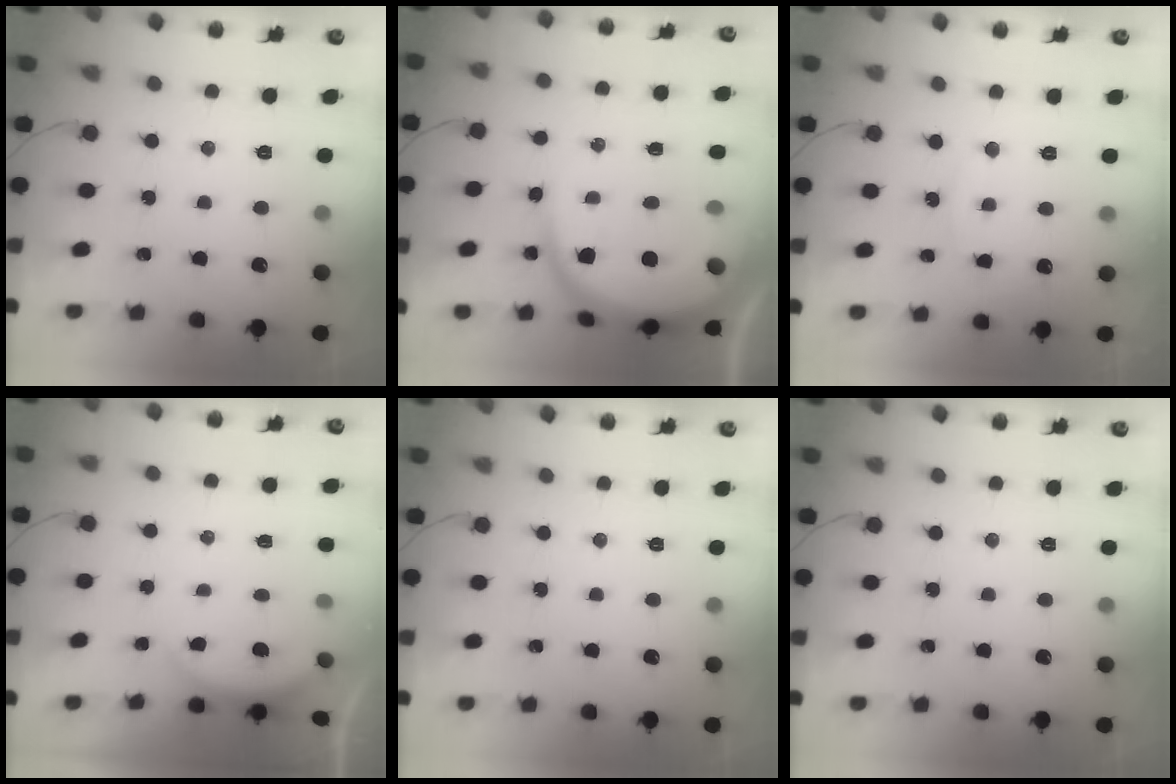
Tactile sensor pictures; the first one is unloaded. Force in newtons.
{"total": 11.6, "press": 11.6, "slide": 1.2}
{"total": 5.8, "press": 5.7, "slide": 0.6}
{"total": 1.6, "press": 1.5, "slide": 0.6}
{"total": 0.0}
{"total": 0.0}